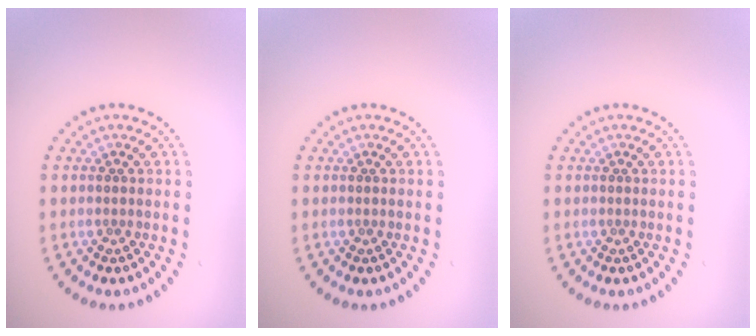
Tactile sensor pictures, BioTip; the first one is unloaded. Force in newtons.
{"total": 0.0}
{"total": 0.0}